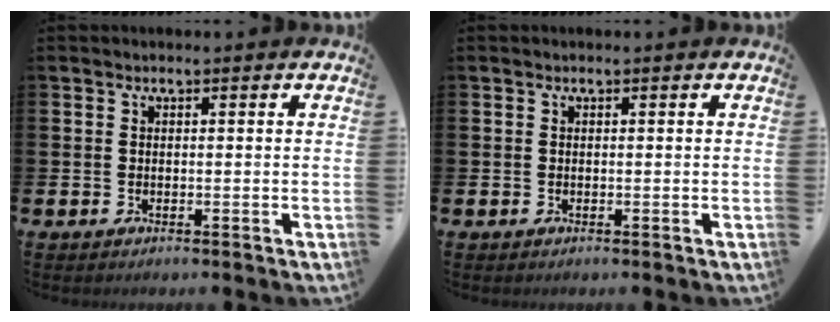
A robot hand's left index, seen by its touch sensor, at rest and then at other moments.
{"total": 0.0}